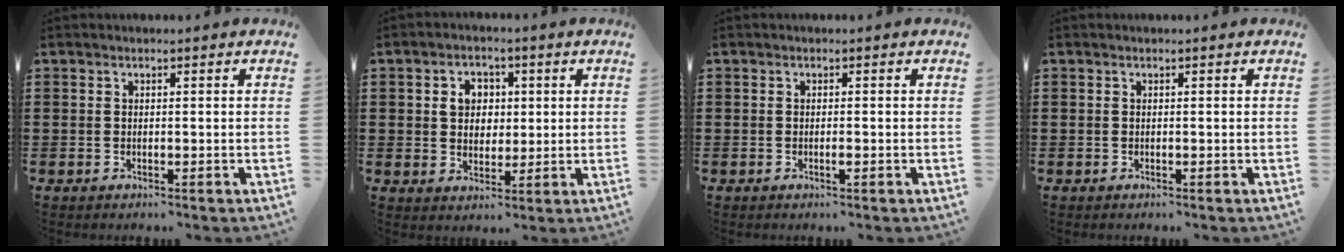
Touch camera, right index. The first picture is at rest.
{"total": 4.6, "force": [1.0, 3.8, 2.4], "torque": [-0.054, 0.013, 0.010]}
{"total": 0.9, "force": [-0.4, 0.0, 0.8], "torque": [-0.016, -0.007, -0.006]}
{"total": 0.0}